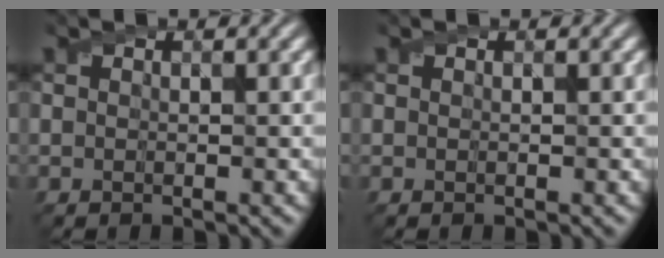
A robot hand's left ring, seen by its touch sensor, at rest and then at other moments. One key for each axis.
{"total": 0.0}